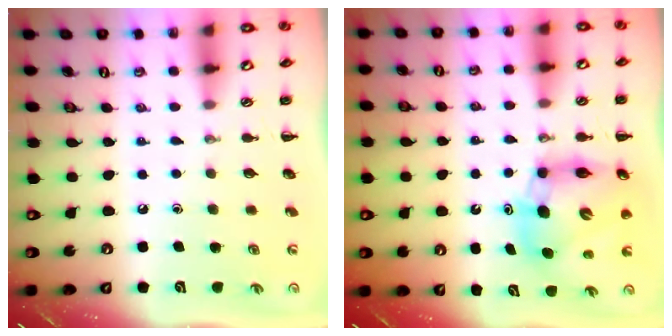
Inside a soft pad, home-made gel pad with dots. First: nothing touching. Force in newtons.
{"total": 10.4, "press": 9.9, "slide": 3.2}